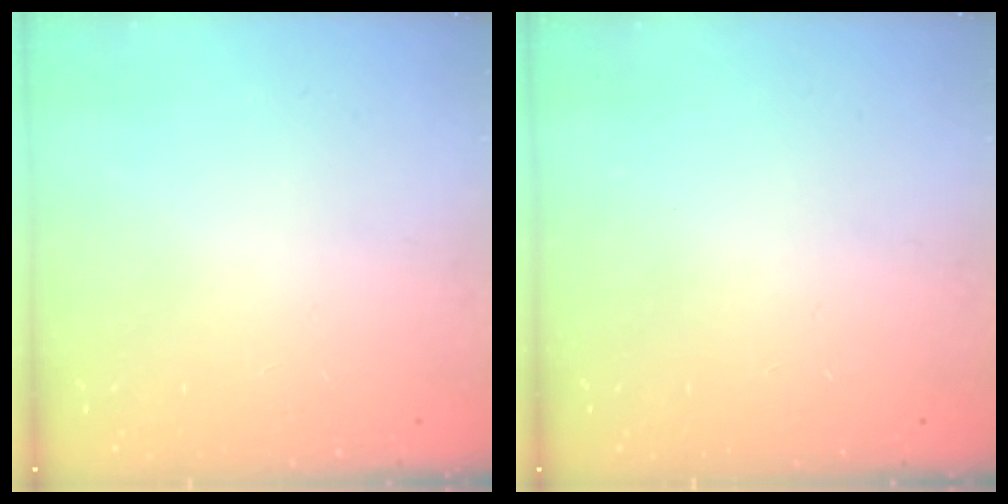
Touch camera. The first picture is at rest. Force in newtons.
{"total": 0.0}